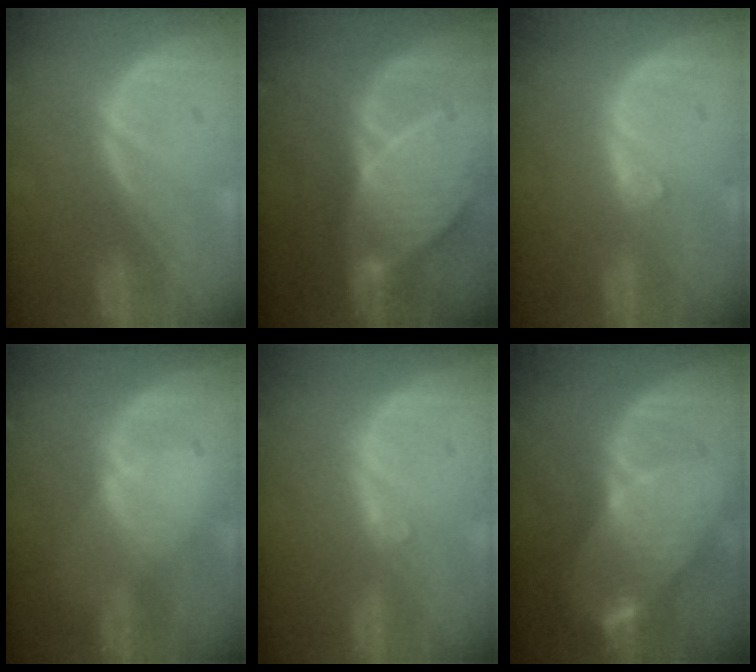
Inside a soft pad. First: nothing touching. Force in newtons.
{"total": 9.6, "press": 8.7, "slide": 4.1}
{"total": 1.5, "press": 1.5, "slide": 0.2}
{"total": 1.1, "press": 1.1, "slide": 0.2}
{"total": 1.3, "press": 1.1, "slide": 0.7}
{"total": 8.2, "press": 7.7, "slide": 2.7}